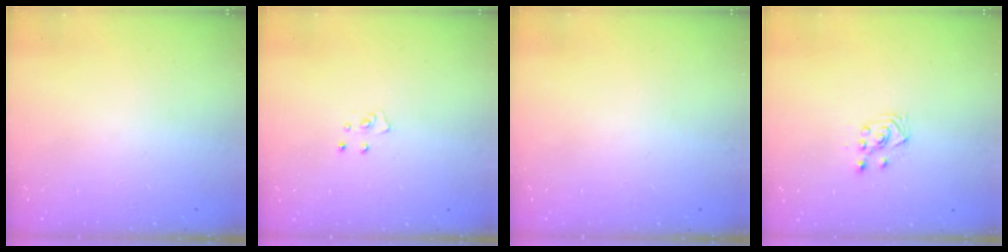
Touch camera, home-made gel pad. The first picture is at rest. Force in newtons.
{"total": 3.8, "press": 3.8, "slide": 0.3}
{"total": 0.0}
{"total": 3.1, "press": 3.1, "slide": 0.8}